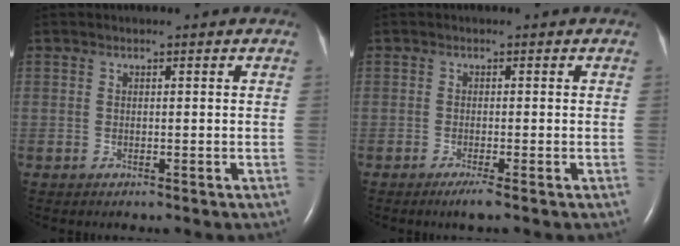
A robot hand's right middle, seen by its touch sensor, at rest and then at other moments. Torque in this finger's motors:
{"motor_torque": [0.26, -0.12, -0.03, 0.00]}